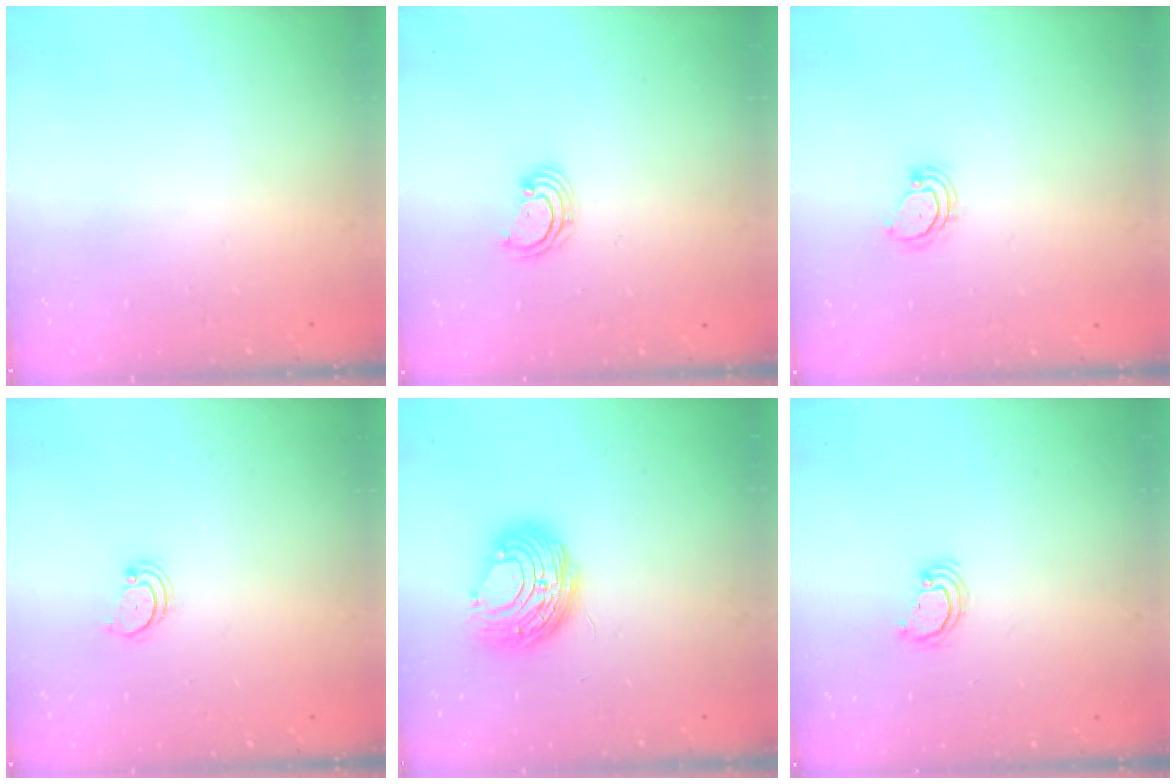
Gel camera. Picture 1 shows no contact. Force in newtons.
{"total": 2.6, "press": 2.6, "slide": 0.2}
{"total": 3.4, "press": 3.3, "slide": 0.7}
{"total": 2.6, "press": 2.5, "slide": 0.5}
{"total": 10.1, "press": 10.1, "slide": 0.8}
{"total": 2.7, "press": 2.7, "slide": 0.2}